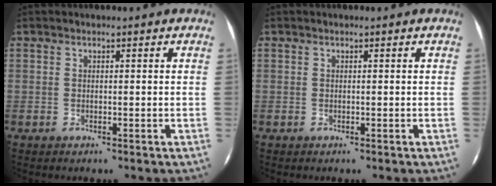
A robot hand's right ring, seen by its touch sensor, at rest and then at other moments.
{"total": 0.0}